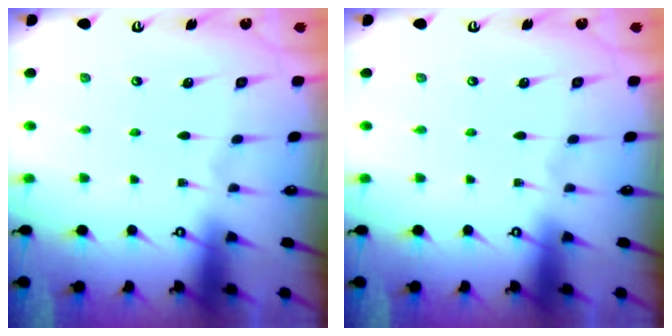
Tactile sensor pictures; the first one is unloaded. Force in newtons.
{"total": 0.0}